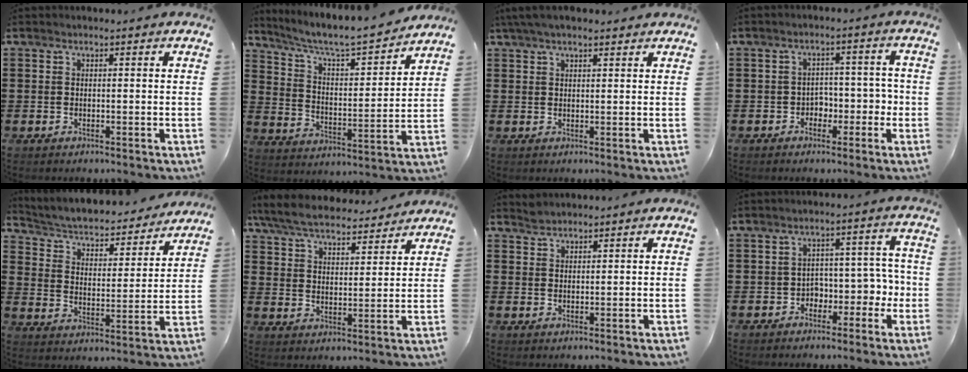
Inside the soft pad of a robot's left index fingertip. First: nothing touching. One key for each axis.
{"total": 5.9, "fx": 5.3, "fy": 0.6, "fz": 2.6, "tx": -0.074, "ty": -0.040, "tz": 0.083}
{"total": 3.2, "fx": 2.3, "fy": 0.8, "fz": 2.0, "tx": -0.044, "ty": 0.006, "tz": 0.044}
{"total": 3.3, "fx": -1.7, "fy": 2.6, "fz": 1.3, "tx": -0.027, "ty": 0.003, "tz": -0.042}
{"total": 3.5, "fx": 3.1, "fy": 0.8, "fz": 1.4, "tx": -0.045, "ty": -0.029, "tz": 0.042}
{"total": 6.7, "fx": 6.4, "fy": 0.9, "fz": 1.9, "tx": -0.067, "ty": -0.033, "tz": 0.111}
{"total": 1.4, "fx": 1.4, "fy": 0.3, "fz": 0.0, "tx": -0.003, "ty": 0.000, "tz": 0.027}
{"total": 3.9, "fx": -2.2, "fy": 2.9, "fz": 1.4, "tx": -0.038, "ty": 0.011, "tz": -0.049}